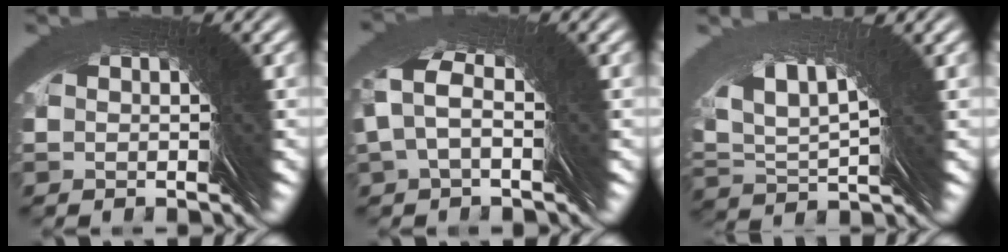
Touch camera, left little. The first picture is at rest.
{"total": 1.9, "force": [1.8, -0.4, -0.2], "torque": [-0.015, 0.031, 0.022]}
{"total": 5.1, "force": [4.4, -2.3, 1.2], "torque": [-0.017, 0.041, 0.062]}